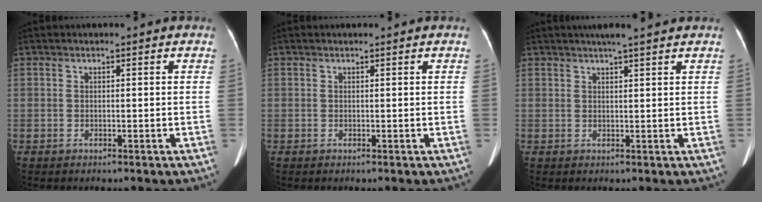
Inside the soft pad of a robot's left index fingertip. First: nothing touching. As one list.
[{"total": 0.0}, {"total": 5.6, "force": [4.7, 0.0, 3.1], "torque": [-0.047, 0.019, 0.066]}]